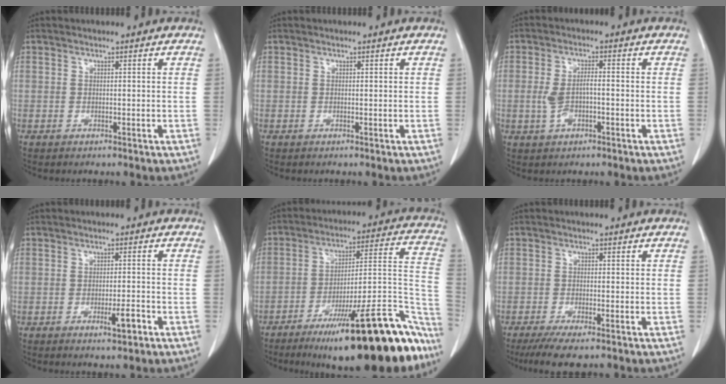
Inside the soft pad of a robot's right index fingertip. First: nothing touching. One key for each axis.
{"total": 0.0}
{"total": 4.3, "fx": -0.9, "fy": 1.8, "fz": 3.8, "tx": -0.083, "ty": 0.009, "tz": -0.013}
{"total": 3.2, "fx": -1.6, "fy": 0.4, "fz": 2.7, "tx": -0.042, "ty": -0.002, "tz": -0.023}
{"total": 27.1, "fx": -18.8, "fy": 4.9, "fz": 18.8, "tx": -0.170, "ty": 0.031, "tz": -0.278}
{"total": 5.7, "fx": -4.2, "fy": 0.7, "fz": 3.8, "tx": -0.063, "ty": -0.015, "tz": -0.067}